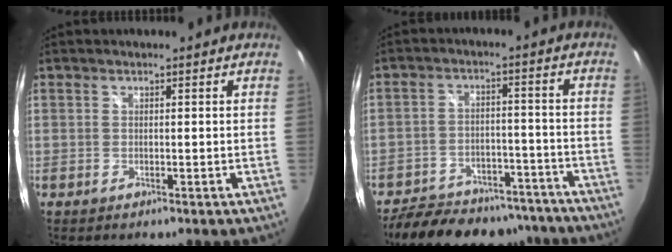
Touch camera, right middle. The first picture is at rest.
{"total": 21.4, "force": [-17.9, 8.6, 8.0], "torque": [-0.168, 0.021, -0.231]}